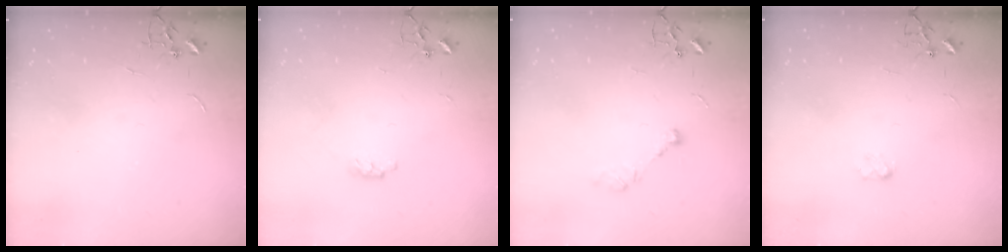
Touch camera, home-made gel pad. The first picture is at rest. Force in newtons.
{"total": 3.2, "press": 3.2, "slide": 0.5}
{"total": 7.5, "press": 7.4, "slide": 0.8}
{"total": 2.9, "press": 2.9, "slide": 0.5}